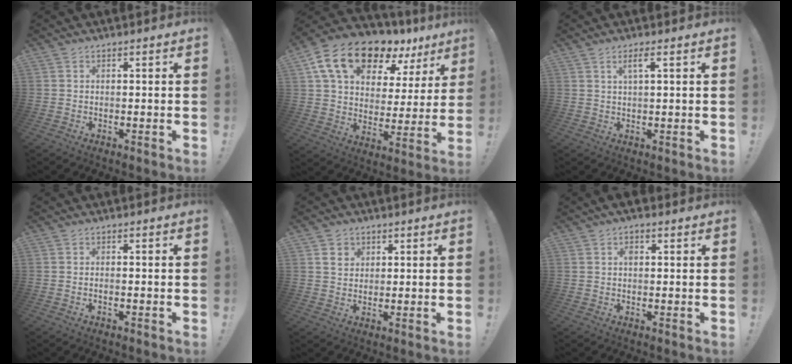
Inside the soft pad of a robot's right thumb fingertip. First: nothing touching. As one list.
[{"total": 18.6, "force": [12.9, 9.0, 9.9], "torque": [-0.173, -0.083, 0.232]}, {"total": 3.9, "force": [2.3, 0.4, 3.2], "torque": [-0.057, -0.006, 0.036]}, {"total": 0.8, "force": [-0.6, 0.0, 0.6], "torque": [-0.017, 0.002, -0.010]}, {"total": 4.1, "force": [1.7, 3.6, 1.1], "torque": [-0.008, -0.006, 0.030]}, {"total": 2.3, "force": [0.5, 1.5, 1.6], "torque": [-0.021, 0.004, 0.005]}]